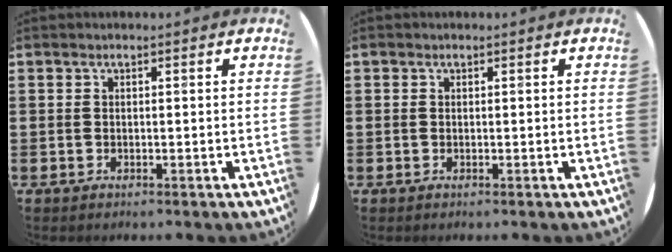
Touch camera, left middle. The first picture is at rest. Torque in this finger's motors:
{"motor_torque": [0.19, -0.08, -0.01, -0.01]}